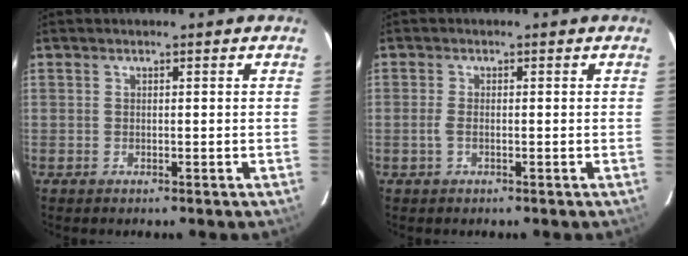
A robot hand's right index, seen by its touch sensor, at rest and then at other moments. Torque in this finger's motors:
{"motor_torque": [-0.10, -0.02, -0.01, 0.03]}